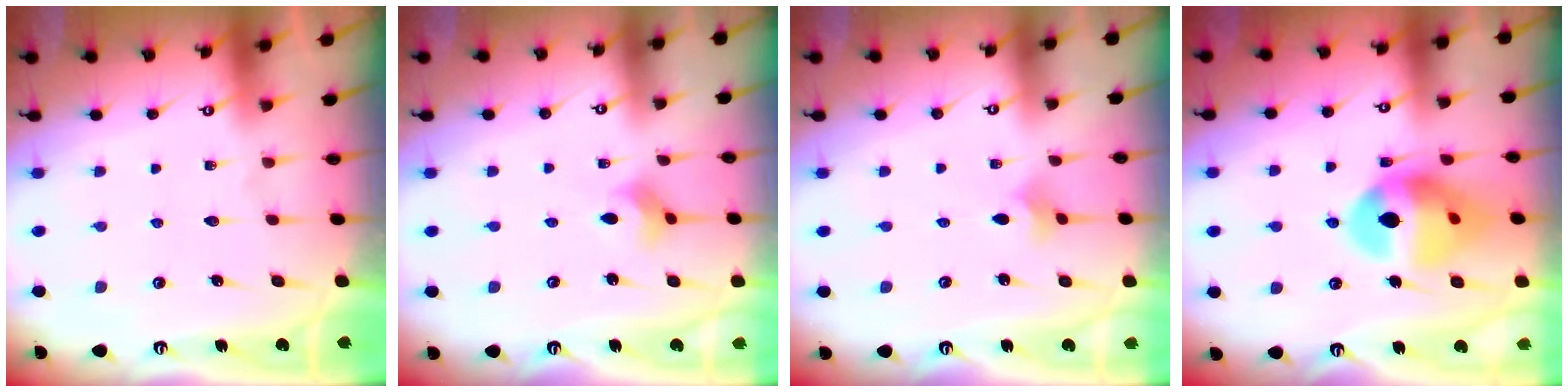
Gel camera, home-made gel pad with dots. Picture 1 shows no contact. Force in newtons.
{"total": 3.4, "press": 3.3, "slide": 0.6}
{"total": 2.5, "press": 2.5, "slide": 0.5}
{"total": 15.6, "press": 15.5, "slide": 1.6}